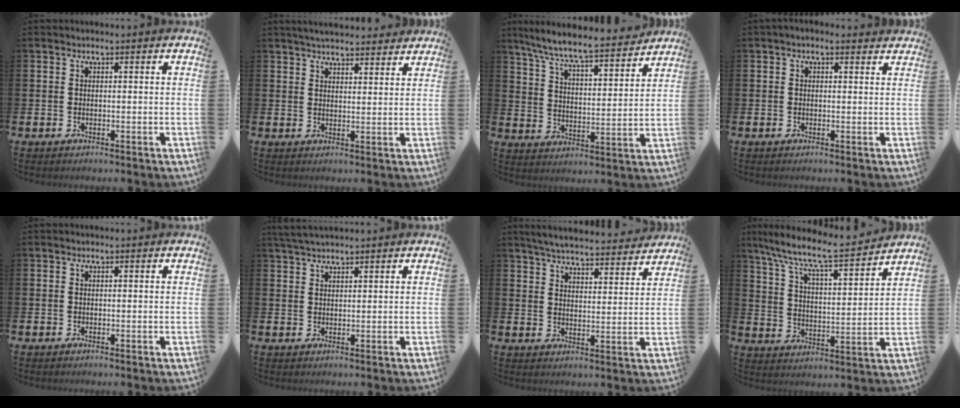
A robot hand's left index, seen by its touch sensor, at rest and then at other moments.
{"total": 4.1, "force": [4.0, 0.6, 0.7], "torque": [-0.021, -0.016, 0.073]}
{"total": 8.1, "force": [7.5, 0.7, 3.1], "torque": [-0.094, -0.053, 0.128]}
{"total": 0.8, "force": [0.4, 0.4, 0.5], "torque": [-0.009, 0.006, 0.006]}
{"total": 0.0}
{"total": 2.8, "force": [2.5, 0.5, 1.1], "torque": [-0.025, -0.003, 0.047]}
{"total": 5.8, "force": [5.7, 0.5, 1.1], "torque": [-0.038, -0.037, 0.100]}
{"total": 8.6, "force": [7.8, 1.0, 3.5], "torque": [-0.107, -0.055, 0.129]}